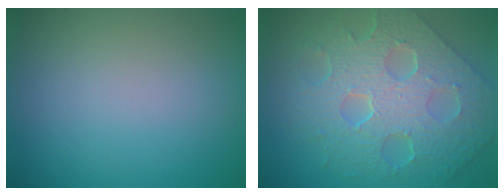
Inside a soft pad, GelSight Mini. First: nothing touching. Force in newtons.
{"total": 8.8, "press": 6.4, "slide": 6.1}